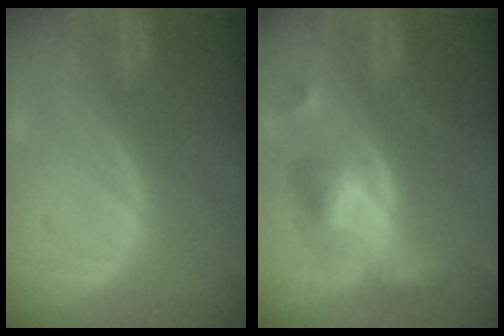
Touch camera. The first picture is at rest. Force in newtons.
{"total": 6.5, "press": 6.5, "slide": 0.4}